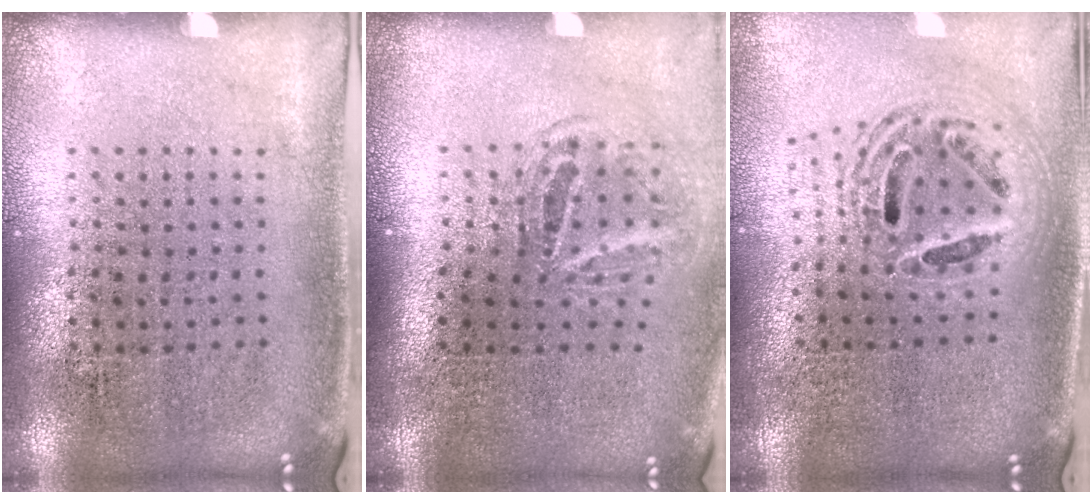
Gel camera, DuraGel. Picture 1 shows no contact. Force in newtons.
{"total": 1.7, "press": 1.1, "slide": 1.3}
{"total": 1.9, "press": 1.5, "slide": 1.2}